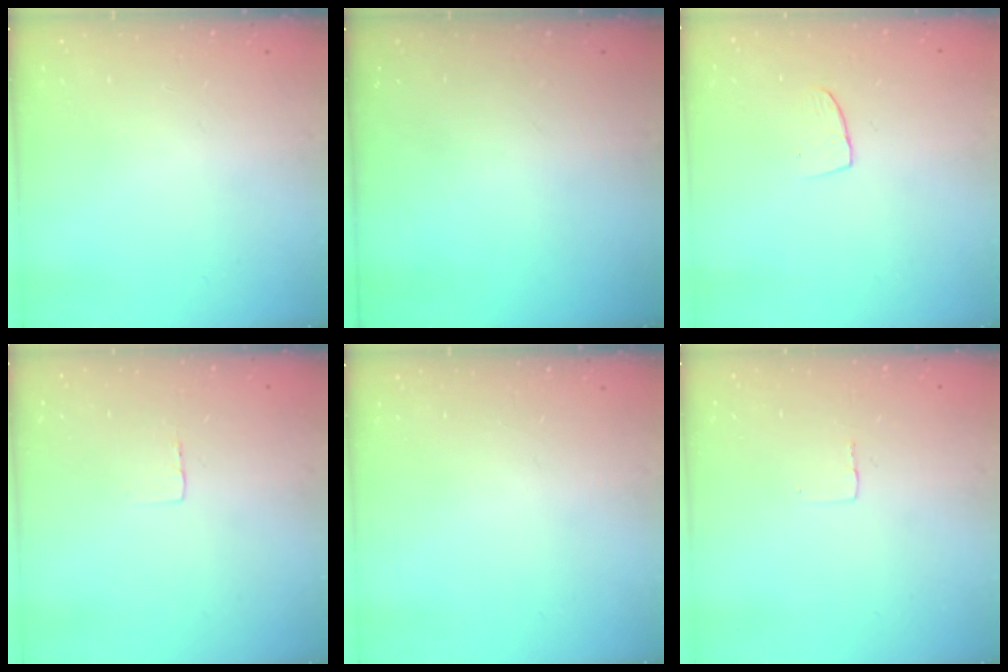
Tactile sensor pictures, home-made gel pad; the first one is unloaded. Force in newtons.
{"total": 0.0}
{"total": 5.2, "press": 5.2, "slide": 0.4}
{"total": 2.3, "press": 2.3, "slide": 0.1}
{"total": 0.0}
{"total": 2.4, "press": 2.4, "slide": 0.1}